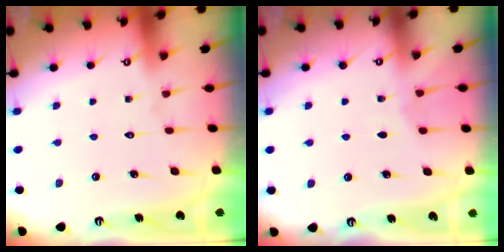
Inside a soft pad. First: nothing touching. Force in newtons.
{"total": 2.5, "press": 2.5, "slide": 0.4}